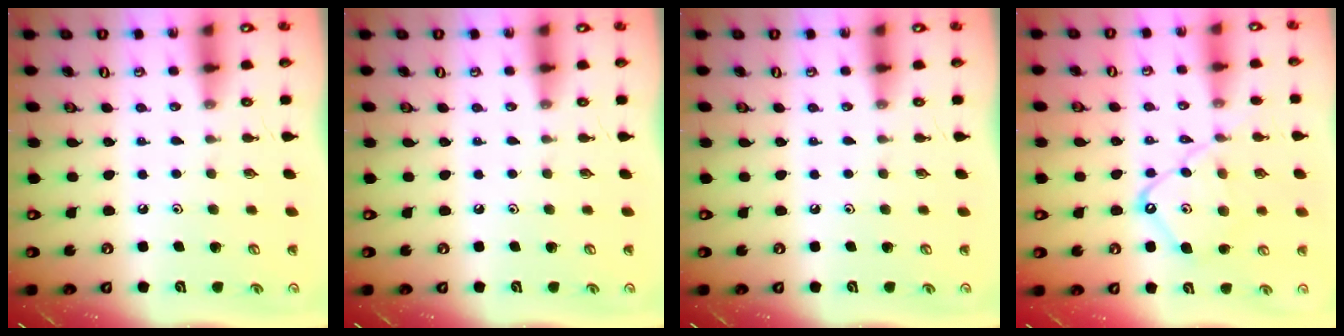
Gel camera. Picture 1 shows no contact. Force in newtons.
{"total": 0.0}
{"total": 0.0}
{"total": 11.6, "press": 11.5, "slide": 1.0}